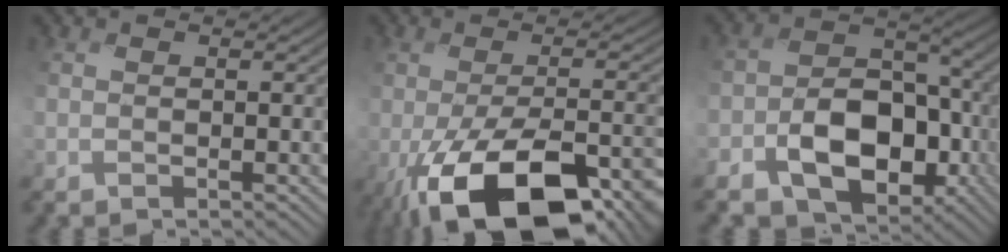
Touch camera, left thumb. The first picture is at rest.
{"total": 17.9, "force": [-8.1, 7.4, 14.2], "torque": [-0.239, -0.029, -0.117]}
{"total": 13.3, "force": [-5.4, 9.1, 8.1], "torque": [-0.135, -0.017, -0.097]}